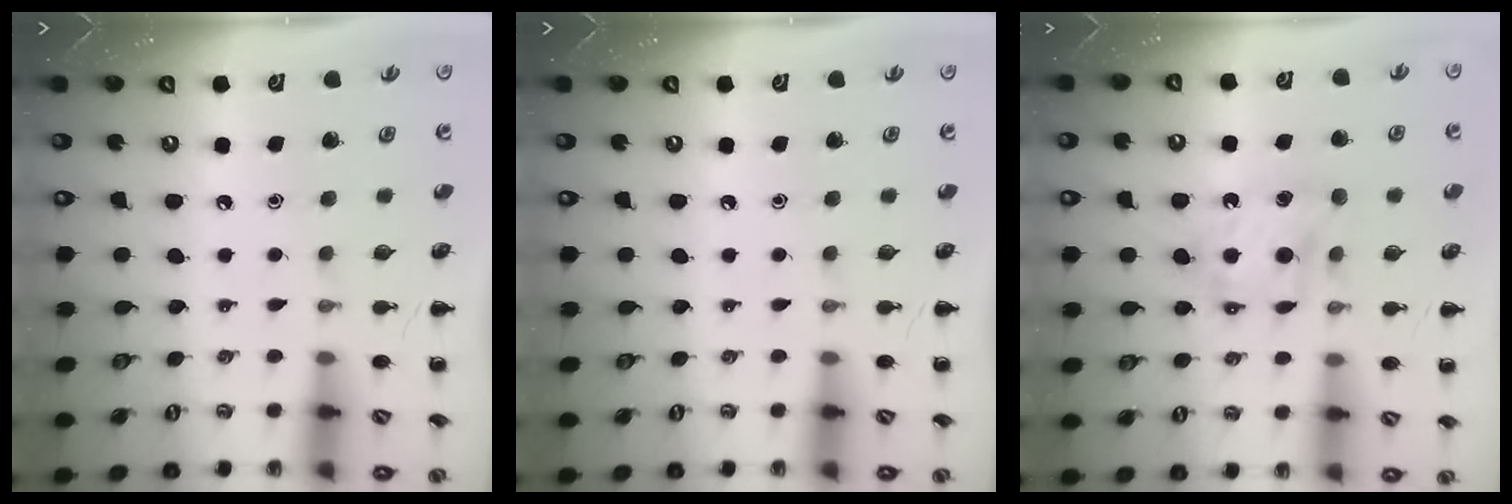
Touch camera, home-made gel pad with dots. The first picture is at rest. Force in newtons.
{"total": 0.0}
{"total": 8.6, "press": 8.5, "slide": 0.9}